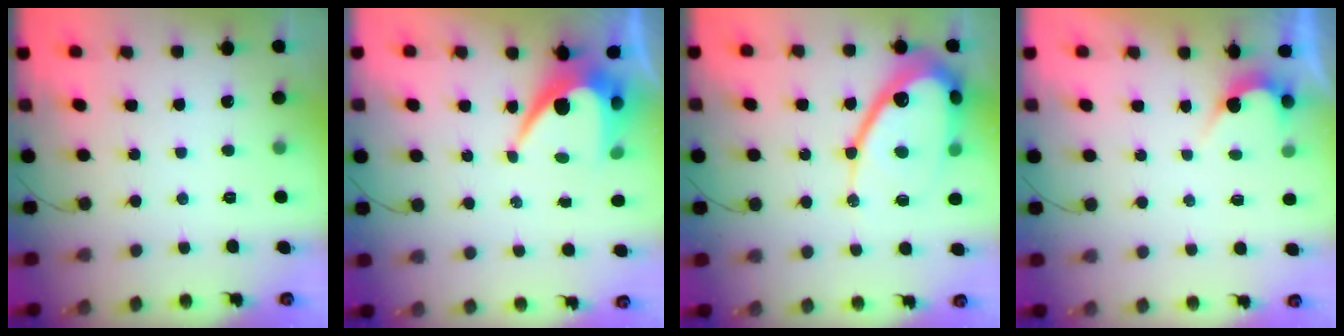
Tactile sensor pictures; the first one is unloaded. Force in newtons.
{"total": 8.6, "press": 8.5, "slide": 0.8}
{"total": 15.8, "press": 15.7, "slide": 1.4}
{"total": 2.7, "press": 2.7, "slide": 0.2}